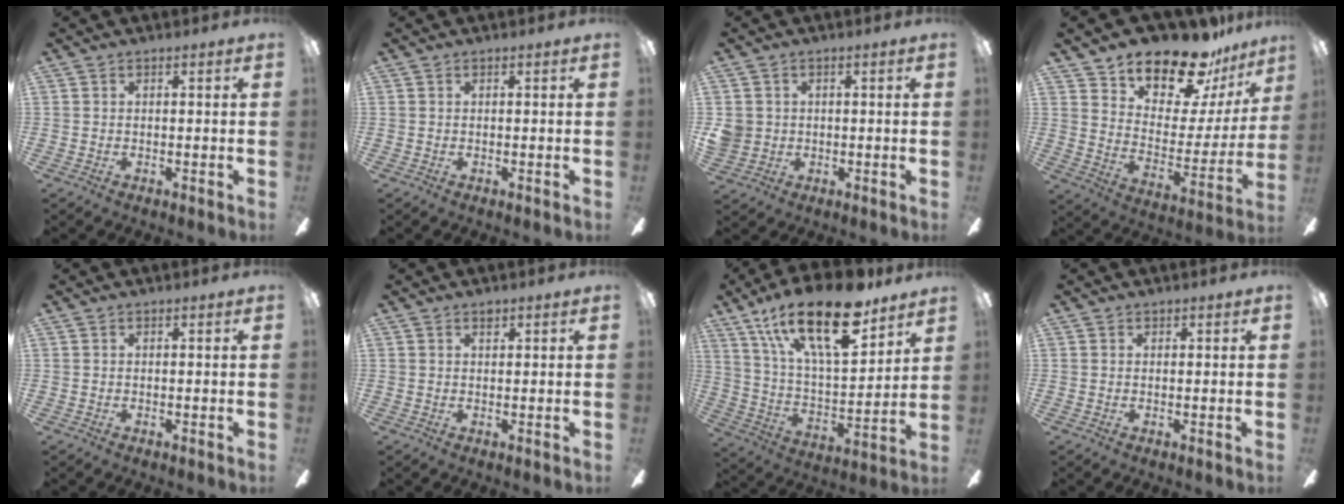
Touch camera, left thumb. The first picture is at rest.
{"total": 0.0}
{"total": 4.0, "force": [0.4, 3.9, 0.7], "torque": [-0.020, 0.005, 0.007]}
{"total": 17.7, "force": [14.9, 7.0, 6.6], "torque": [-0.114, -0.114, 0.259]}
{"total": 0.0}
{"total": 1.2, "force": [0.9, 0.6, 0.5], "torque": [-0.003, -0.003, 0.015]}
{"total": 24.2, "force": [15.8, 9.2, 15.9], "torque": [-0.272, -0.087, 0.267]}
{"total": 0.6, "force": [0.4, 0.4, 0.0], "torque": [0.000, 0.002, 0.008]}